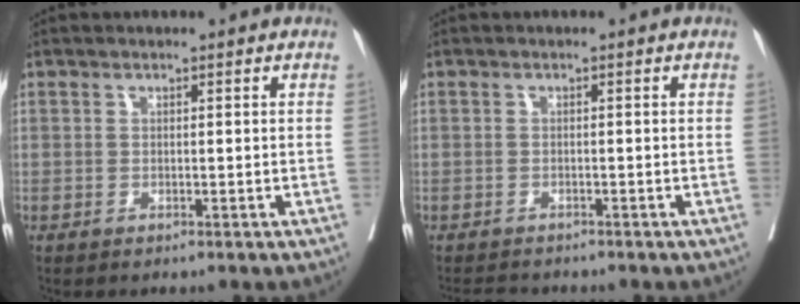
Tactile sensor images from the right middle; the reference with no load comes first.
{"total": 3.5, "force": [-3.3, 0.9, 0.8], "torque": [-0.009, -0.009, -0.052]}